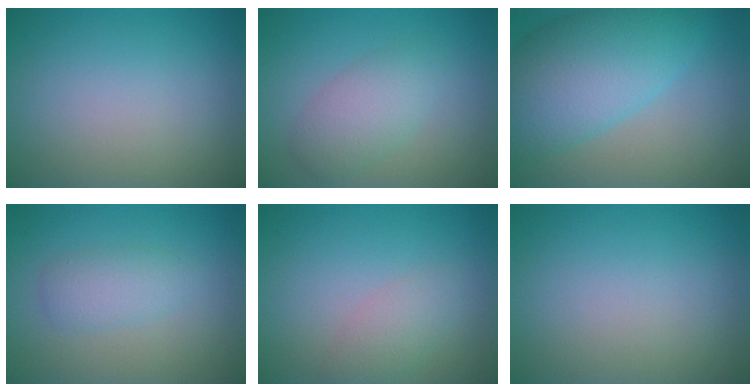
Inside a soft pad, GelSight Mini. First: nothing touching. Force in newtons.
{"total": 3.2, "press": 3.2, "slide": 0.0}
{"total": 9.3, "press": 9.3, "slide": 0.3}
{"total": 2.3, "press": 2.3, "slide": 0.1}
{"total": 2.1, "press": 2.1, "slide": 0.1}
{"total": 0.0}